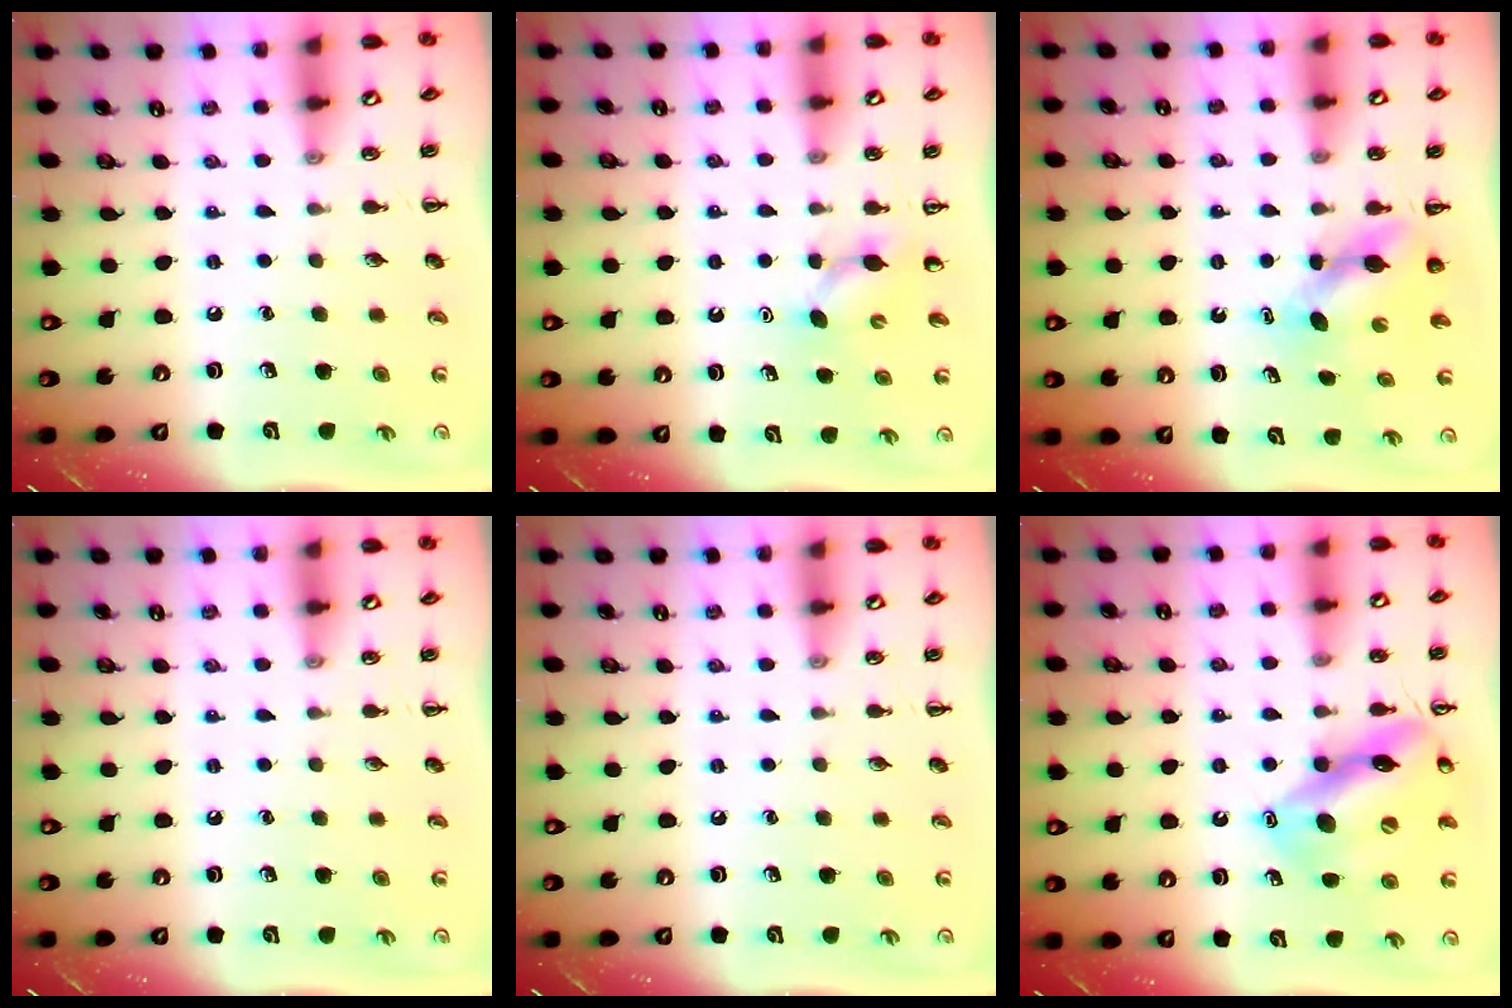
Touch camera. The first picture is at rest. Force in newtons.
{"total": 4.2, "press": 4.0, "slide": 1.3}
{"total": 5.3, "press": 5.3, "slide": 0.3}
{"total": 0.0}
{"total": 0.0}
{"total": 15.2, "press": 15.0, "slide": 2.2}